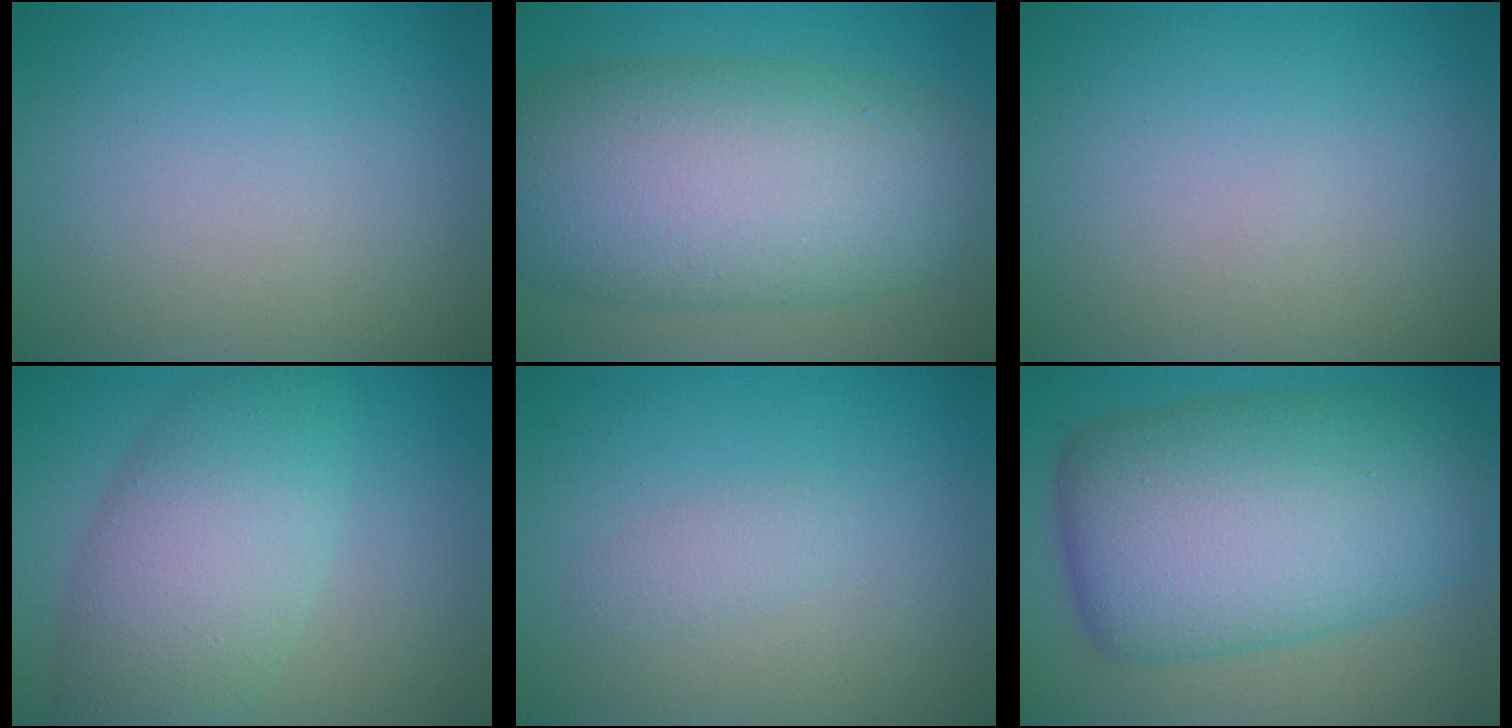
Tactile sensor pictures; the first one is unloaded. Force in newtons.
{"total": 13.3, "press": 13.3, "slide": 0.0}
{"total": 0.0}
{"total": 7.3, "press": 7.3, "slide": 0.3}
{"total": 1.1, "press": 1.1, "slide": 0.1}
{"total": 13.3, "press": 13.3, "slide": 0.1}